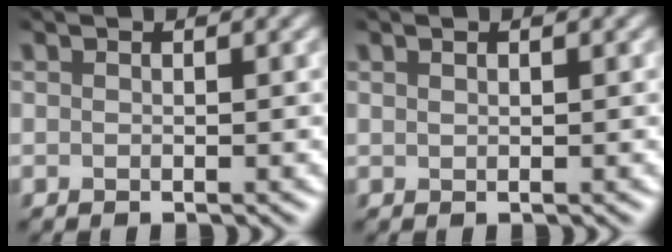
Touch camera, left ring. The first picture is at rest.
{"total": 0.6, "force": [0.5, 0.2, 0.4], "torque": [-0.009, 0.003, 0.009]}